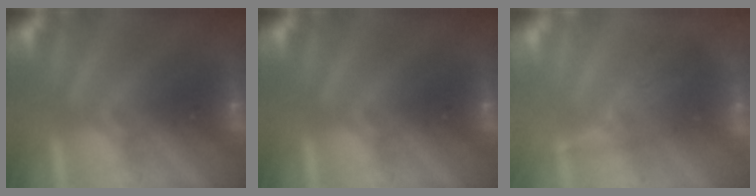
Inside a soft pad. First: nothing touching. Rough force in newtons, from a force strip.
{"total": 0.0}
{"total": 2.3}